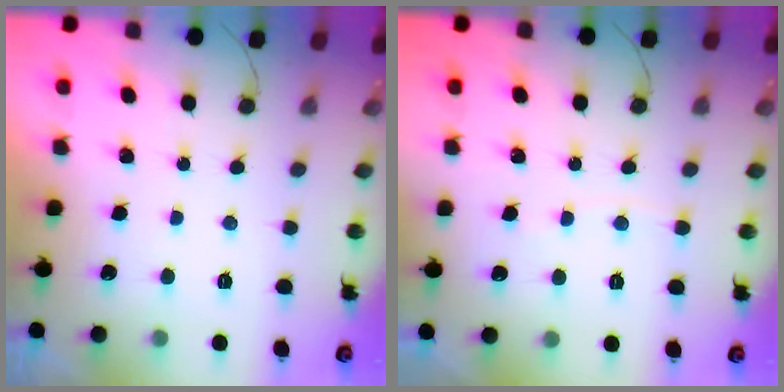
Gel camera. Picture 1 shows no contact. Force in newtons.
{"total": 2.2, "press": 2.2, "slide": 0.2}